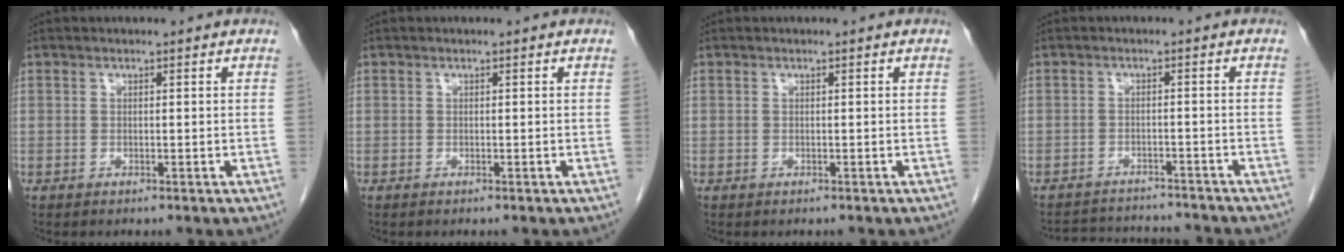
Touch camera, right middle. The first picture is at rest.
{"total": 0.0}
{"total": 0.0}
{"total": 9.7, "force": [-9.5, 1.0, 1.7], "torque": [-0.031, 0.005, -0.130]}